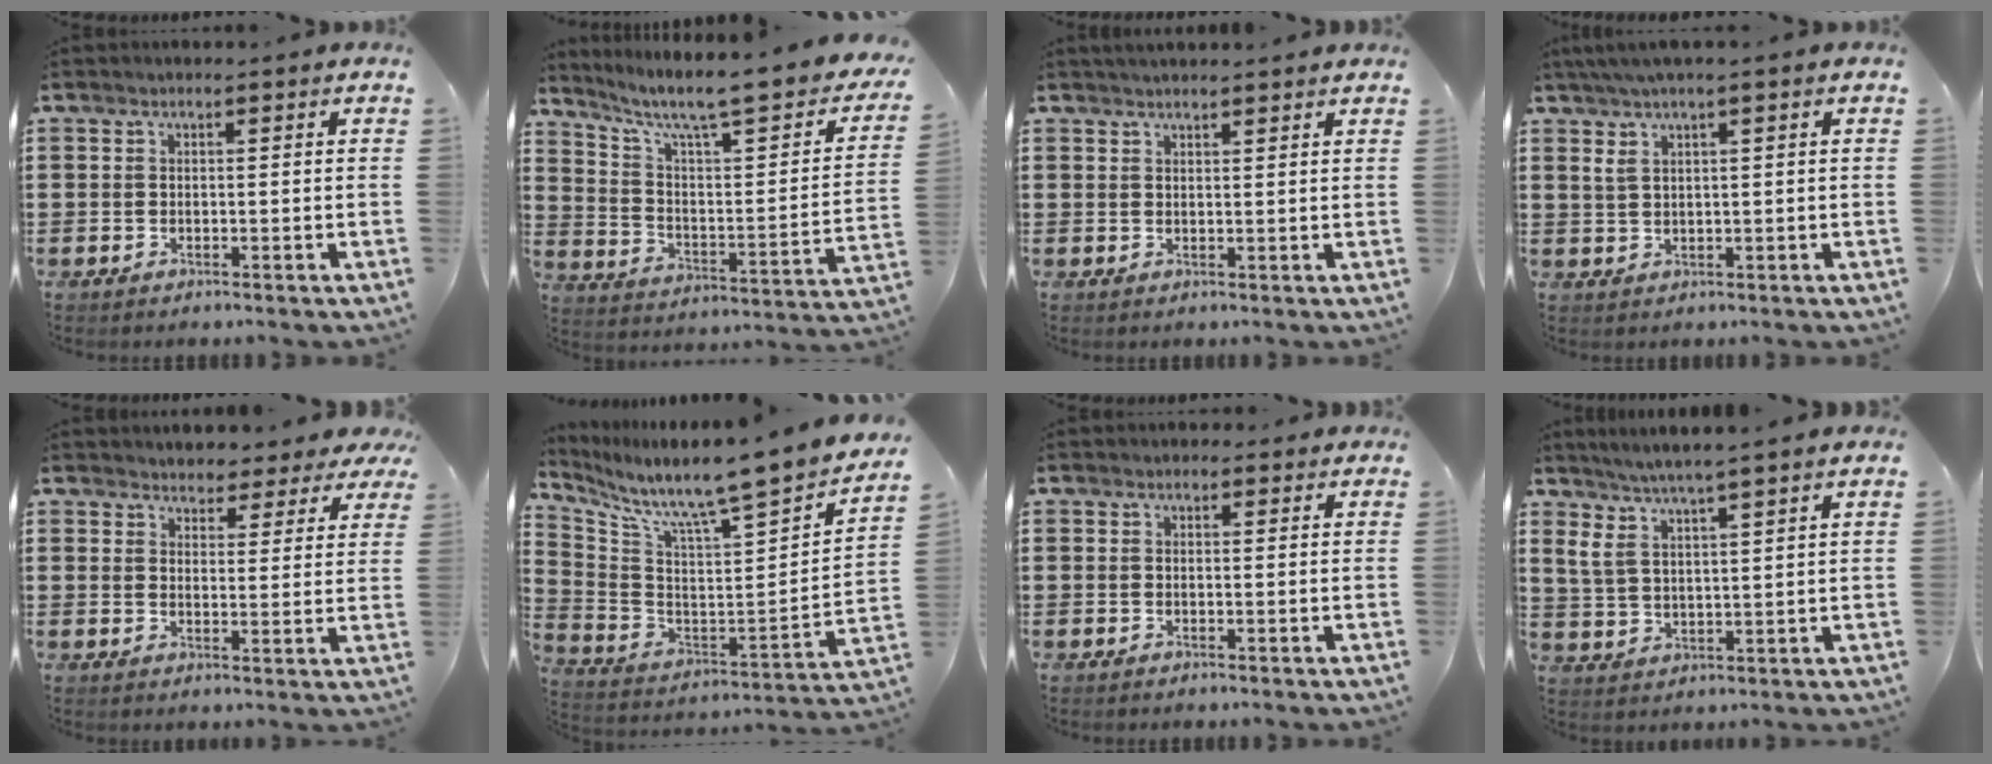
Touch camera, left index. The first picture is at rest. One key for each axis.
{"total": 7.7, "fx": 5.3, "fy": 1.0, "fz": 5.5, "tx": -0.119, "ty": -0.040, "tz": 0.077}
{"total": 1.7, "fx": 1.7, "fy": 0.0, "fz": 0.3, "tx": -0.009, "ty": 0.002, "tz": 0.032}
{"total": 2.7, "fx": 1.1, "fy": 0.3, "fz": 2.4, "tx": -0.048, "ty": 0.004, "tz": 0.018}
{"total": 3.7, "fx": 3.5, "fy": 1.0, "fz": -0.2, "tx": -0.008, "ty": -0.017, "tz": 0.061}
{"total": 7.4, "fx": 6.5, "fy": -0.9, "fz": 3.3, "tx": -0.090, "ty": -0.079, "tz": 0.090}
{"total": 1.3, "fx": 1.1, "fy": 0.5, "fz": 0.2, "tx": 0.002, "ty": 0.001, "tz": 0.020}
{"total": 5.1, "fx": 4.2, "fy": 0.5, "fz": 2.9, "tx": -0.073, "ty": -0.018, "tz": 0.071}